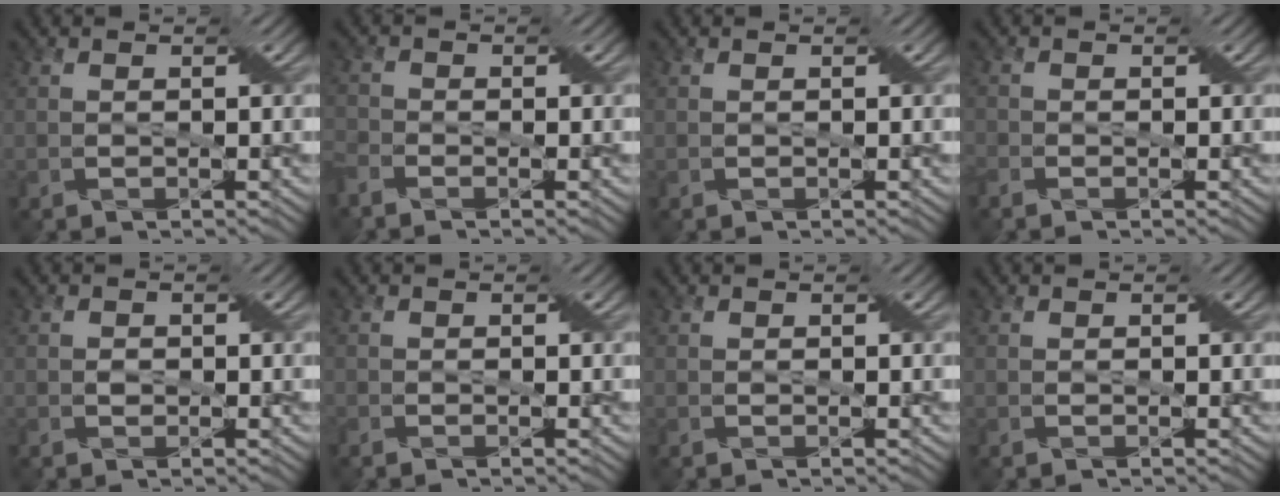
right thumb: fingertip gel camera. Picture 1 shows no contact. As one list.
[{"total": 2.9, "force": [-2.3, 1.3, 1.3], "torque": [-0.039, -0.009, -0.058]}, {"total": 0.0}, {"total": 1.7, "force": [-1.3, 0.9, 0.6], "torque": [-0.019, -0.007, -0.032]}, {"total": 0.9, "force": [-0.1, 0.8, 0.4], "torque": [-0.008, -0.003, -0.004]}, {"total": 0.8, "force": [-0.6, 0.5, 0.3], "torque": [-0.009, -0.002, -0.010]}, {"total": 0.0}, {"total": 0.0}]